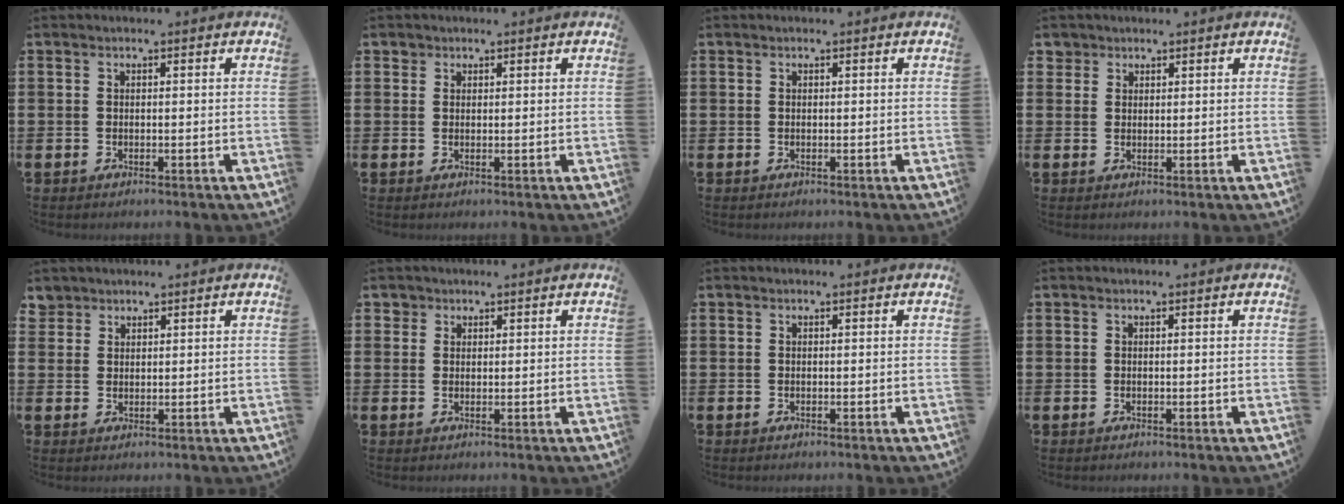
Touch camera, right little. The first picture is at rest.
{"total": 0.7, "force": [0.5, 0.5, -0.1], "torque": [0.014, -0.001, 0.007]}
{"total": 0.0}
{"total": 1.6, "force": [1.3, 0.9, -0.1], "torque": [0.011, 0.001, 0.022]}
{"total": 2.1, "force": [2.0, 0.8, -0.2], "torque": [0.012, -0.008, 0.036]}
{"total": 1.4, "force": [1.0, 0.9, -0.1], "torque": [0.012, 0.001, 0.017]}
{"total": 0.0}
{"total": 0.0}